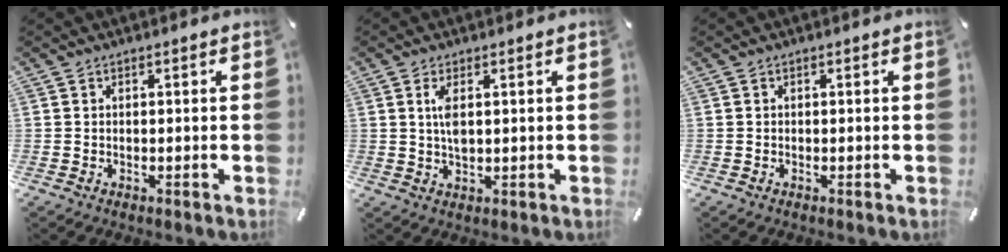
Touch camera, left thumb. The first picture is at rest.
{"total": 3.8, "force": [0.8, 1.5, 3.4], "torque": [-0.071, -0.002, 0.009]}
{"total": 0.0}